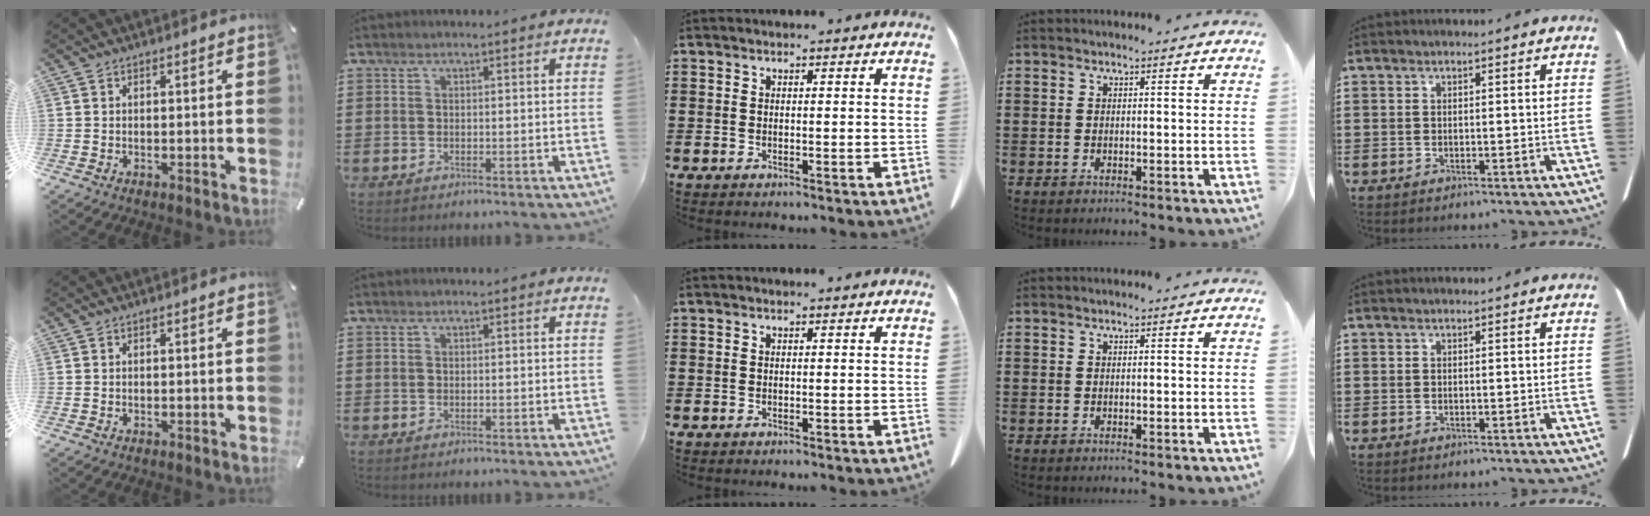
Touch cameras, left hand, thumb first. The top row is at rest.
{}